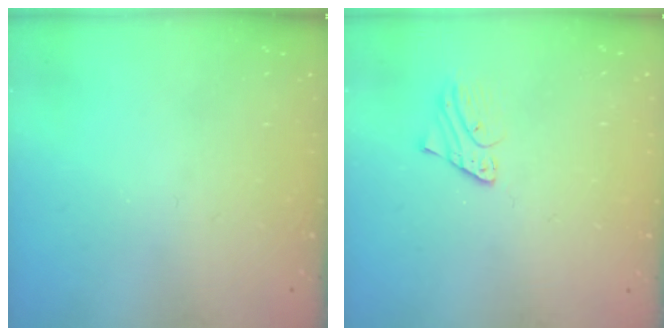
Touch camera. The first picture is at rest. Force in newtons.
{"total": 2.7, "press": 2.7, "slide": 0.2}